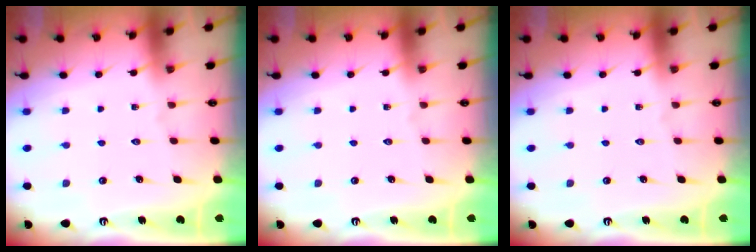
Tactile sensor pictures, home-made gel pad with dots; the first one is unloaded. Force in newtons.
{"total": 0.0}
{"total": 0.0}